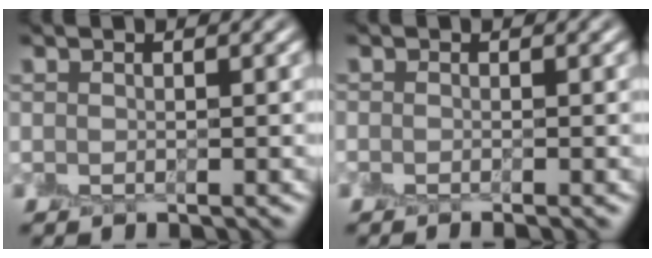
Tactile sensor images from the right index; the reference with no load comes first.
{"total": 0.8, "force": [-0.7, 0.0, 0.5], "torque": [-0.008, -0.010, -0.015]}